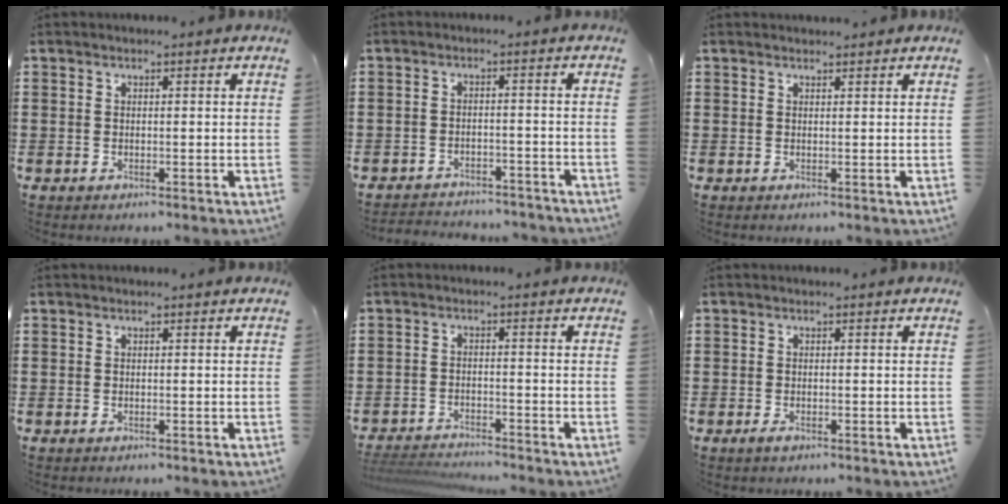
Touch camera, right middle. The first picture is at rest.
{"total": 3.0, "force": [-3.0, 0.5, -0.1], "torque": [-0.006, 0.001, -0.066]}
{"total": 0.8, "force": [0.8, 0.2, 0.0], "torque": [0.005, -0.004, 0.014]}
{"total": 0.0}
{"total": 3.5, "force": [-3.4, 0.4, 0.2], "torque": [-0.015, -0.001, -0.076]}
{"total": 0.9, "force": [-0.6, 0.4, 0.6], "torque": [-0.013, -0.002, -0.011]}